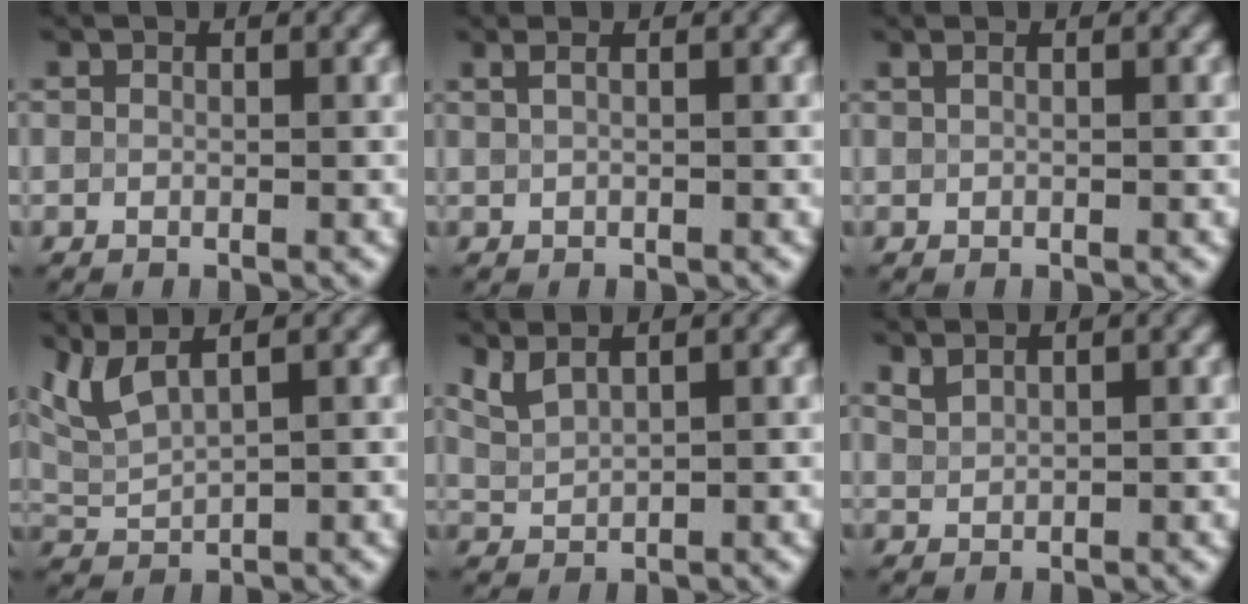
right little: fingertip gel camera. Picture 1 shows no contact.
{"total": 2.1, "force": [0.9, 1.1, 1.6], "torque": [-0.016, 0.006, -0.008]}
{"total": 1.1, "force": [0.5, 0.6, 0.8], "torque": [-0.011, -0.002, -0.001]}
{"total": 4.2, "force": [2.9, 1.1, 2.9], "torque": [-0.069, 0.016, 0.061]}
{"total": 2.3, "force": [1.9, 0.5, 1.2], "torque": [-0.030, 0.010, 0.043]}
{"total": 1.0, "force": [1.0, 0.2, 0.2], "torque": [-0.010, 0.001, 0.025]}